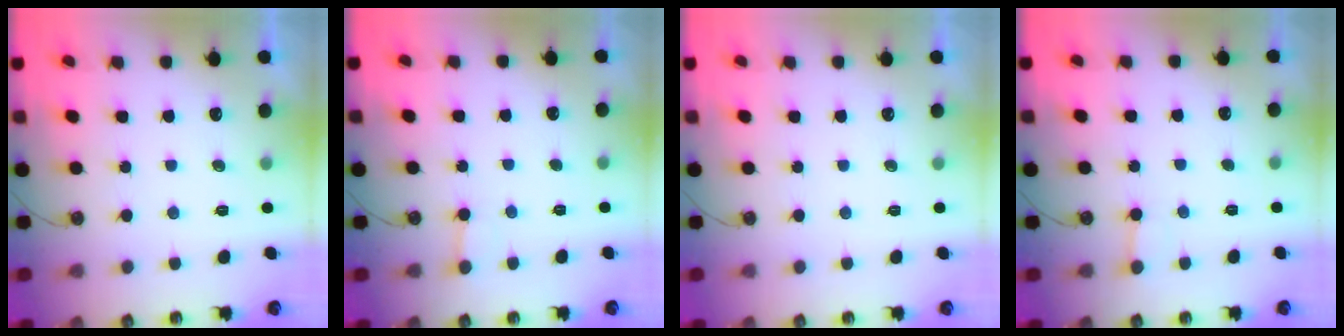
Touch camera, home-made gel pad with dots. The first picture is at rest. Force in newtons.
{"total": 2.8, "press": 2.8, "slide": 0.4}
{"total": 0.0}
{"total": 2.8, "press": 2.8, "slide": 0.4}